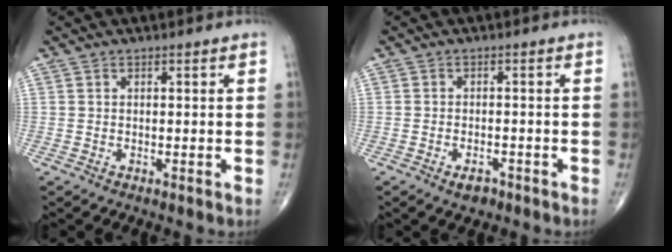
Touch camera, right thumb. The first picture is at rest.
{"total": 2.5, "force": [-1.6, 1.4, 1.4], "torque": [-0.019, 0.006, -0.020]}